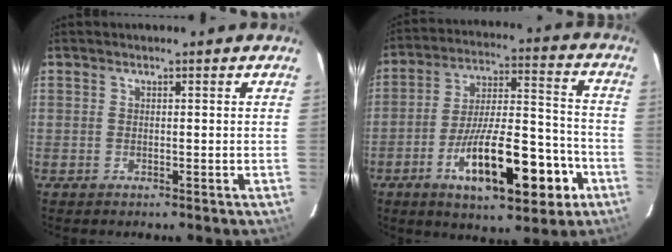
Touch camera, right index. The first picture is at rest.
{"total": 19.2, "force": [-8.6, 6.6, 15.9], "torque": [-0.267, -0.001, -0.125]}